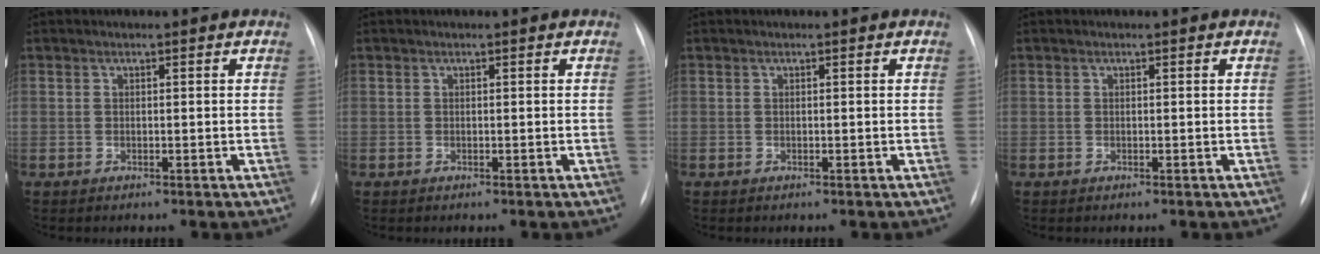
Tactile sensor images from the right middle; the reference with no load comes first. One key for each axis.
{"total": 0.0}
{"total": 0.0}
{"total": 0.0}